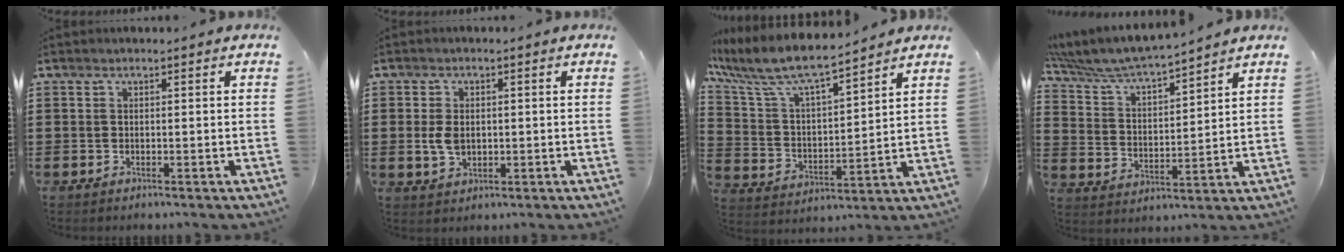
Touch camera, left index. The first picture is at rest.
{"total": 3.5, "force": [0.0, 2.4, 2.5], "torque": [-0.067, 0.002, -0.004]}
{"total": 8.2, "force": [7.2, 1.4, 3.8], "torque": [-0.106, -0.041, 0.121]}
{"total": 5.9, "force": [5.7, 0.5, 1.6], "torque": [-0.060, -0.036, 0.093]}